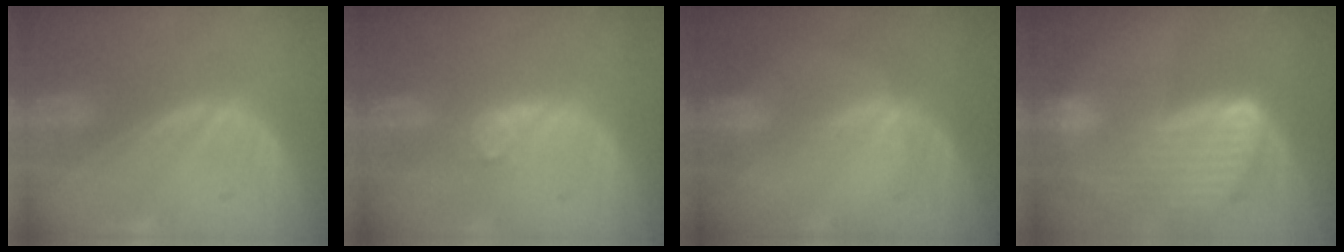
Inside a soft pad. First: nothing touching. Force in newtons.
{"total": 2.6, "press": 2.6, "slide": 0.3}
{"total": 1.2, "press": 0.7, "slide": 0.9}
{"total": 9.8, "press": 8.2, "slide": 5.3}